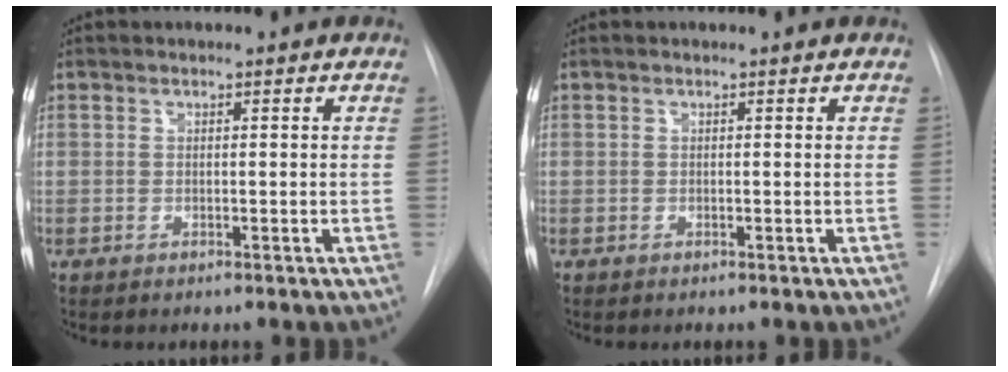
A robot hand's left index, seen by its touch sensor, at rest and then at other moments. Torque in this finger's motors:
{"motor_torque": [0.00, 0.00, 0.01, 0.00]}